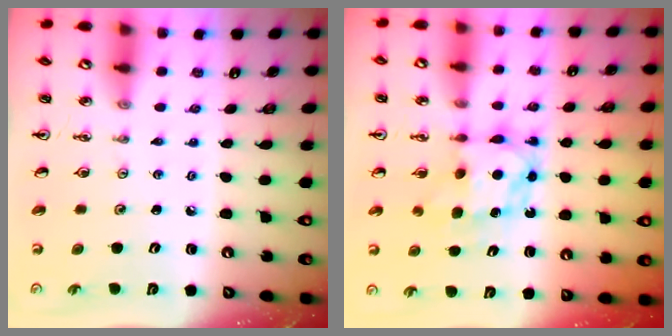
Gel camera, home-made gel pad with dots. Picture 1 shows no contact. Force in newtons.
{"total": 7.1, "press": 7.0, "slide": 0.6}